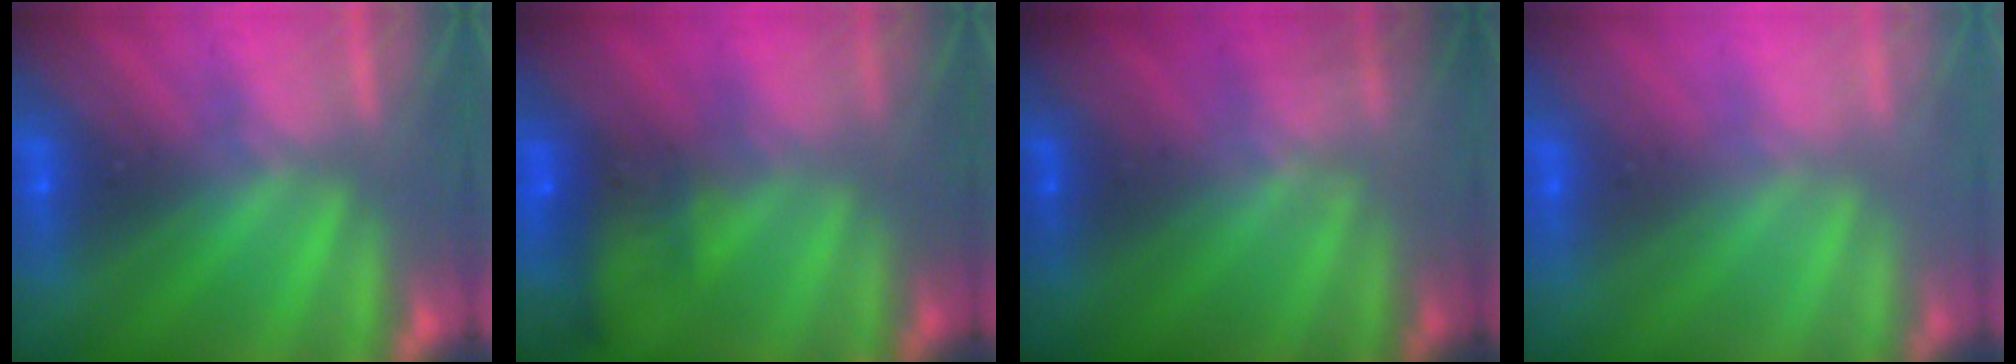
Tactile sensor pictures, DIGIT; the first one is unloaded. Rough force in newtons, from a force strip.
{"total": 7.7}
{"total": 1.9}
{"total": 2.5}